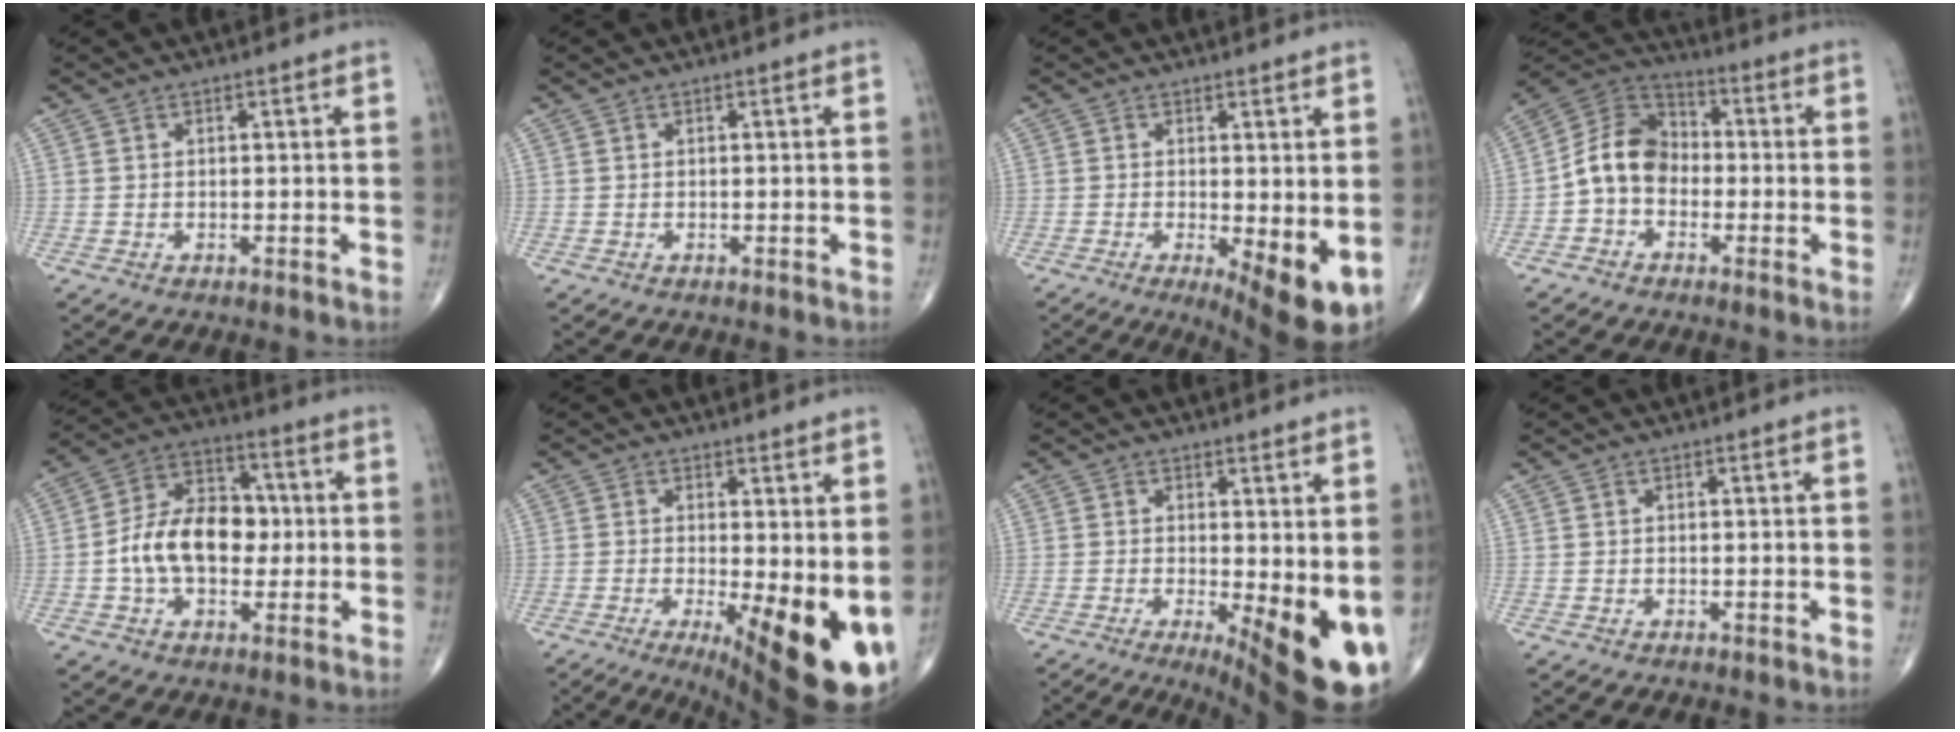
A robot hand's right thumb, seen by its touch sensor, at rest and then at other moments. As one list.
[{"total": 0.0}, {"total": 8.7, "force": [-1.6, 2.7, 8.1], "torque": [-0.115, -0.023, -0.018]}, {"total": 10.1, "force": [-1.9, 7.8, 6.1], "torque": [-0.094, 0.038, -0.053]}, {"total": 14.4, "force": [-0.9, 9.6, 10.7], "torque": [-0.163, 0.034, -0.020]}, {"total": 15.7, "force": [-2.6, 5.2, 14.5], "torque": [-0.175, -0.027, -0.017]}, {"total": 13.7, "force": [-2.0, 4.6, 12.8], "torque": [-0.164, -0.027, -0.014]}, {"total": 0.0}]